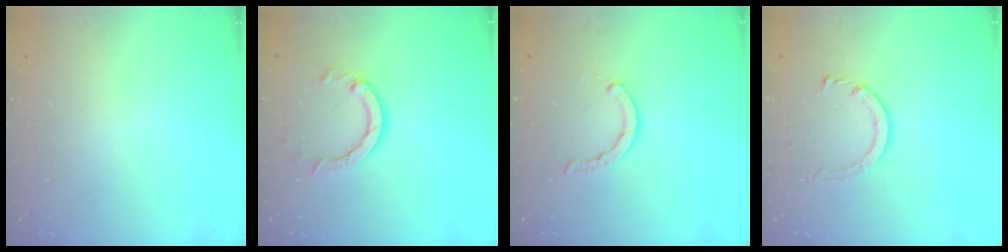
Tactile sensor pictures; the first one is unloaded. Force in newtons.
{"total": 6.2, "press": 6.2, "slide": 0.9}
{"total": 1.5, "press": 1.5, "slide": 0.2}
{"total": 3.3, "press": 3.3, "slide": 0.4}